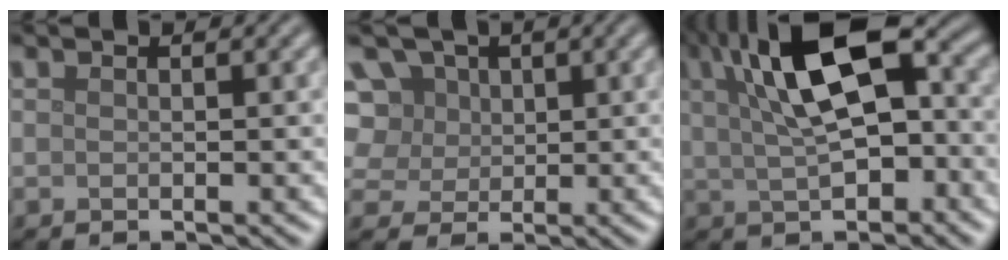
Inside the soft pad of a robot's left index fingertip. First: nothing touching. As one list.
[{"total": 9.2, "force": [4.0, 7.2, 4.1], "torque": [-0.085, 0.030, 0.053]}, {"total": 11.1, "force": [2.6, 5.1, 9.6], "torque": [-0.164, 0.017, 0.037]}]